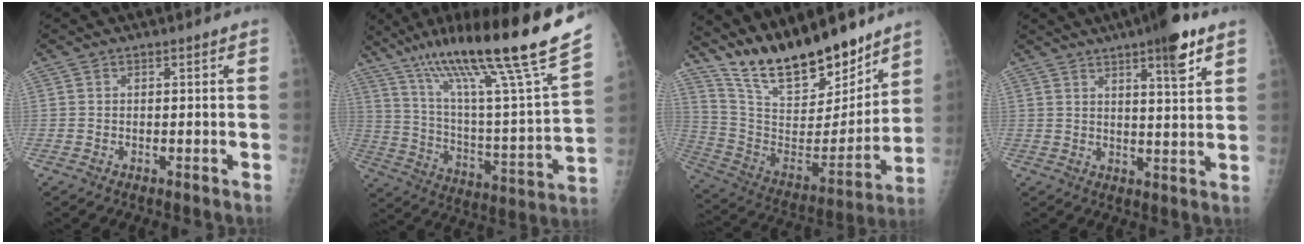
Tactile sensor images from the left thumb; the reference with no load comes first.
{"total": 29.6, "force": [20.0, 2.3, 21.8], "torque": [-0.345, -0.056, 0.329]}
{"total": 22.8, "force": [18.5, 7.4, 11.1], "torque": [-0.155, -0.095, 0.326]}
{"total": 9.0, "force": [5.4, 1.5, 7.1], "torque": [-0.094, -0.027, 0.076]}